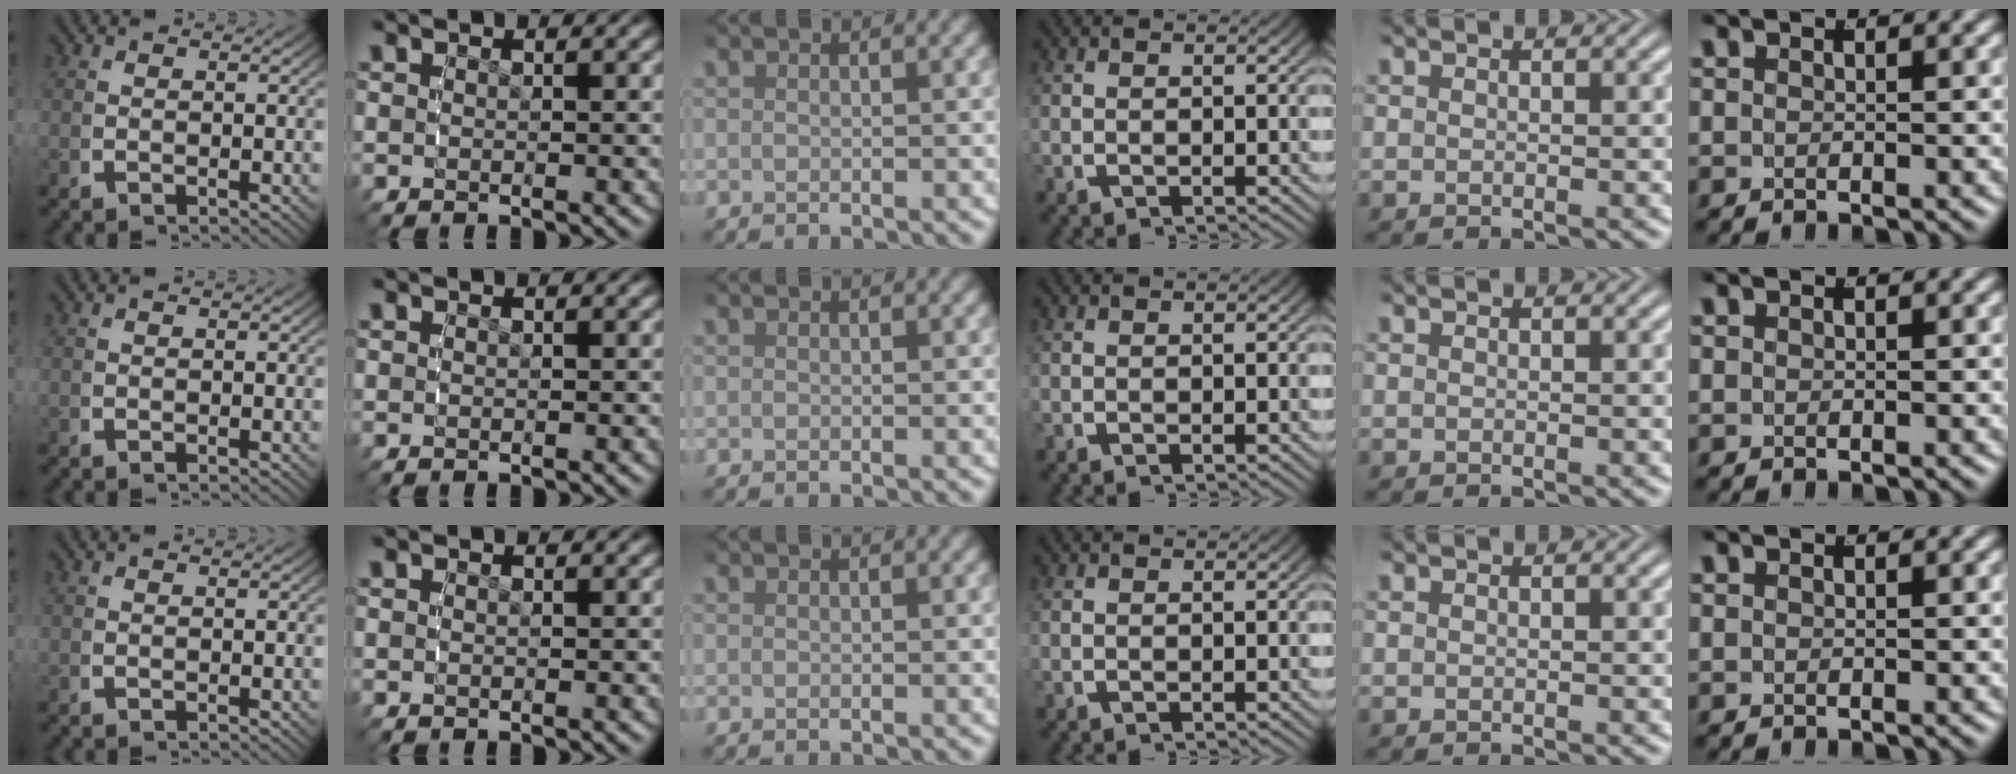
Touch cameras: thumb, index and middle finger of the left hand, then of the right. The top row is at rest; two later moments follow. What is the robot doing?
{"motion": "reach", "object": "hoodie"}